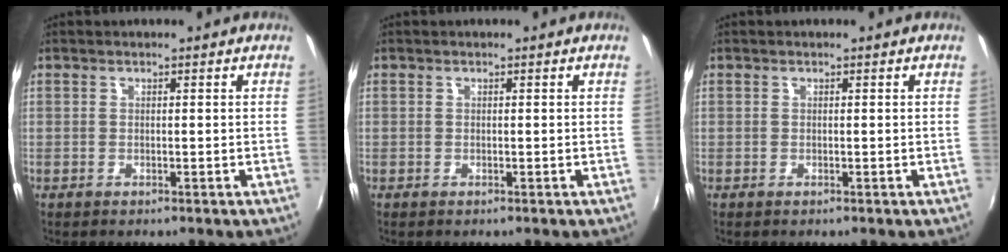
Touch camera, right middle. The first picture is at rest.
{"total": 0.0}
{"total": 0.0}